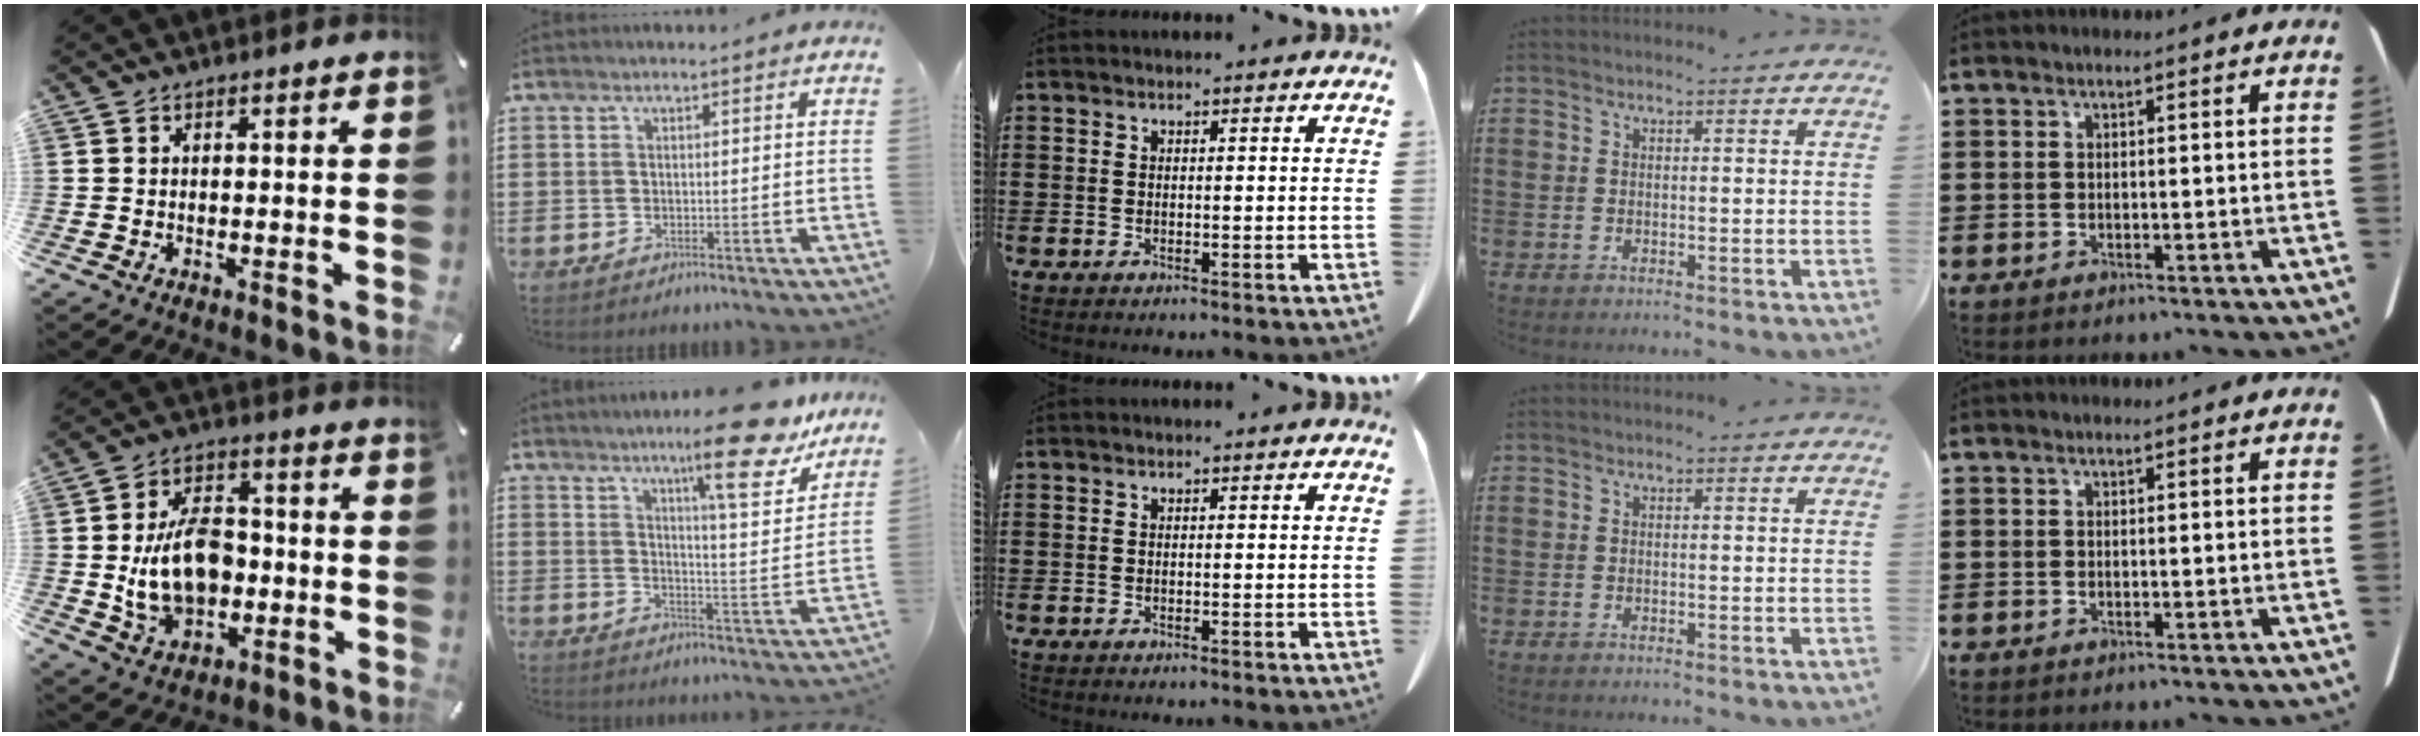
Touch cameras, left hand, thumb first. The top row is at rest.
{"thumb": {"total": 15.8, "force": [-1.5, 11.3, 10.9], "torque": [-0.201, 0.007, -0.026]}, "index": {"total": 13.9, "force": [10.4, 1.6, 9.2], "torque": [-0.134, -0.058, 0.161]}}